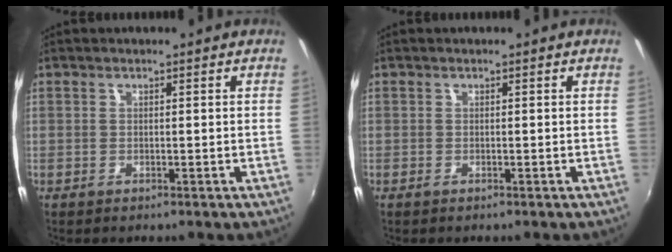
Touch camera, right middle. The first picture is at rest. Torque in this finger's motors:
{"motor_torque": [0.45, -0.19, 0.13, 0.01]}